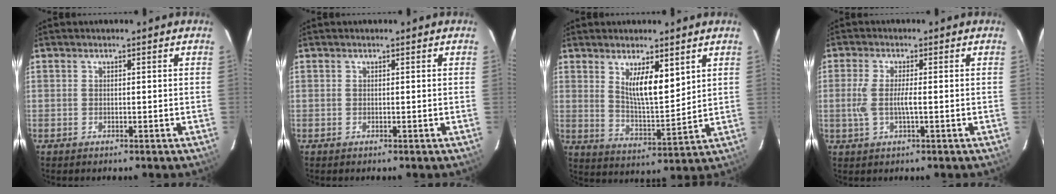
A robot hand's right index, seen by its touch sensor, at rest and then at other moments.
{"total": 0.0}
{"total": 8.9, "force": [4.5, 2.6, 7.3], "torque": [-0.124, -0.009, 0.088]}
{"total": 5.0, "force": [-0.5, 0.9, 4.8], "torque": [-0.101, -0.002, -0.010]}